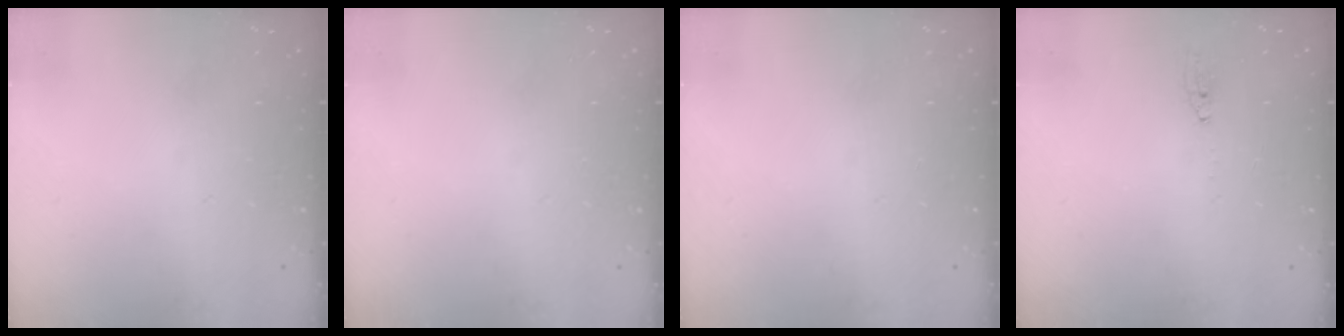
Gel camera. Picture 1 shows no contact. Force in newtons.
{"total": 16.0, "press": 1.9, "slide": 15.9}
{"total": 0.0}
{"total": 2.0, "press": 2.0, "slide": 0.2}